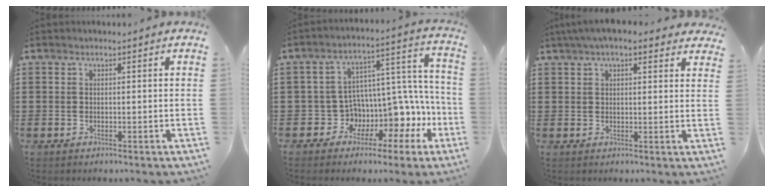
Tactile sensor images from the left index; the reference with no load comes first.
{"total": 6.4, "force": [-1.4, 5.4, 3.2], "torque": [-0.082, -0.035, -0.017]}
{"total": 4.7, "force": [3.5, 1.2, 2.8], "torque": [-0.064, 0.003, 0.064]}